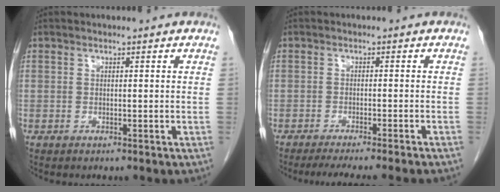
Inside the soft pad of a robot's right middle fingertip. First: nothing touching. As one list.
[{"total": 9.2, "force": [-7.9, -1.0, 4.5], "torque": [-0.035, -0.019, -0.111]}]